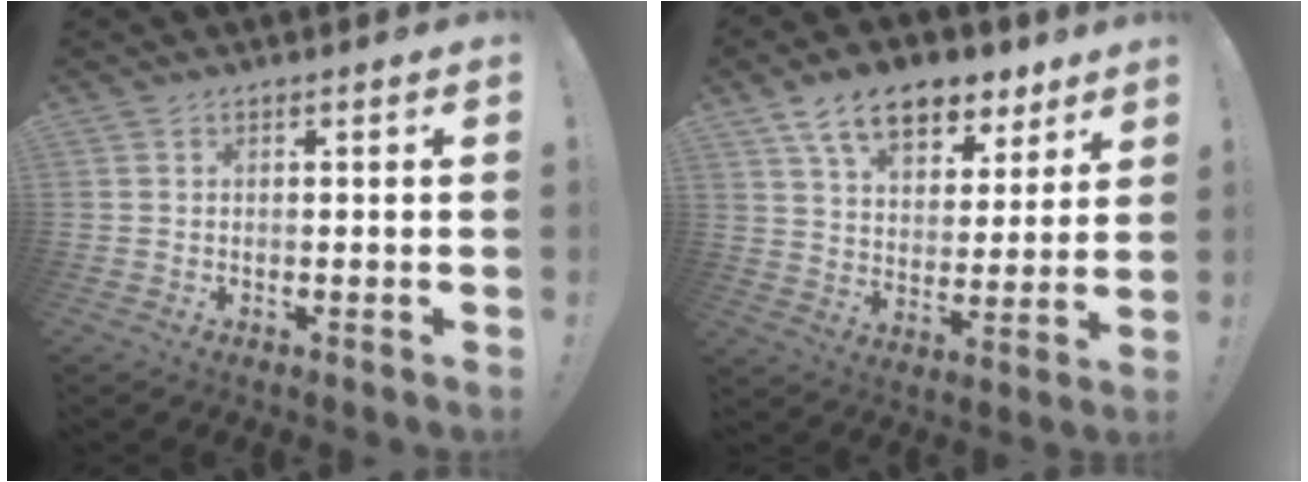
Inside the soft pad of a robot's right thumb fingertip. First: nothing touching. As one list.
[{"total": 14.5, "force": [9.4, 8.1, 7.4], "torque": [-0.119, -0.051, 0.171]}]